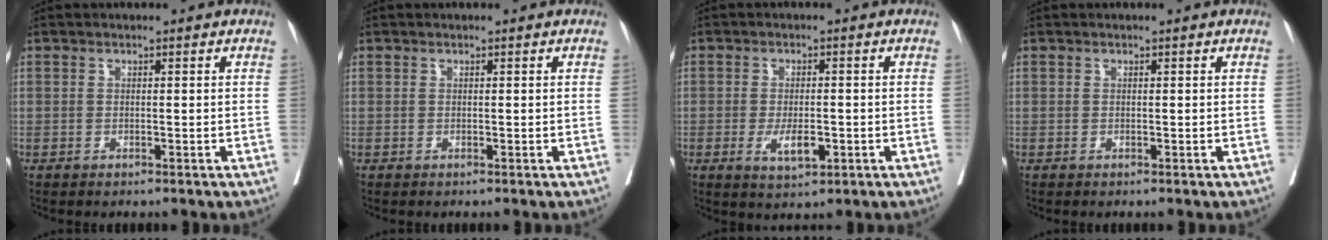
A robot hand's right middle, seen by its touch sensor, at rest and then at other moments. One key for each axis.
{"total": 0.0}
{"total": 4.5, "fx": -1.5, "fy": 1.6, "fz": 4.0, "tx": -0.071, "ty": -0.004, "tz": -0.018}
{"total": 0.0}